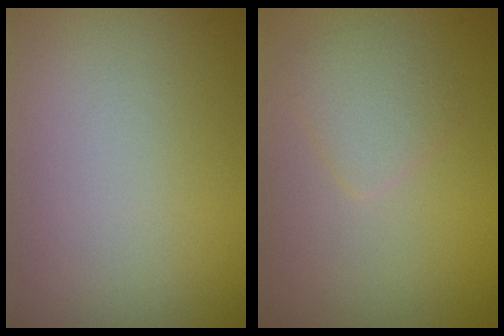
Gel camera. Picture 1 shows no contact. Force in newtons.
{"total": 1.9, "press": 1.9, "slide": 0.1}